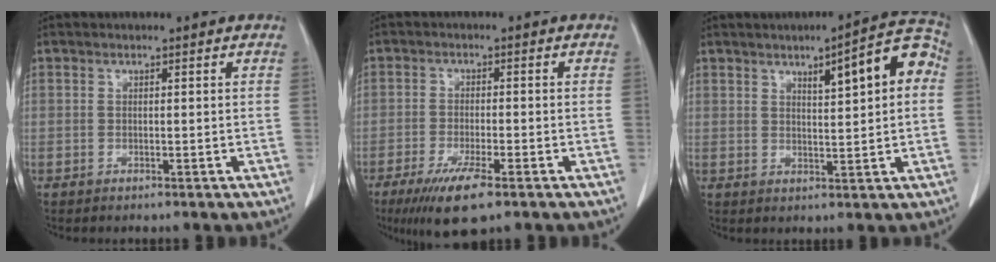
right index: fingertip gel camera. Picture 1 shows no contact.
{"total": 7.7, "force": [-4.8, 1.0, 5.9], "torque": [-0.109, -0.018, -0.077]}
{"total": 8.9, "force": [2.6, 1.9, 8.3], "torque": [-0.109, 0.025, 0.036]}